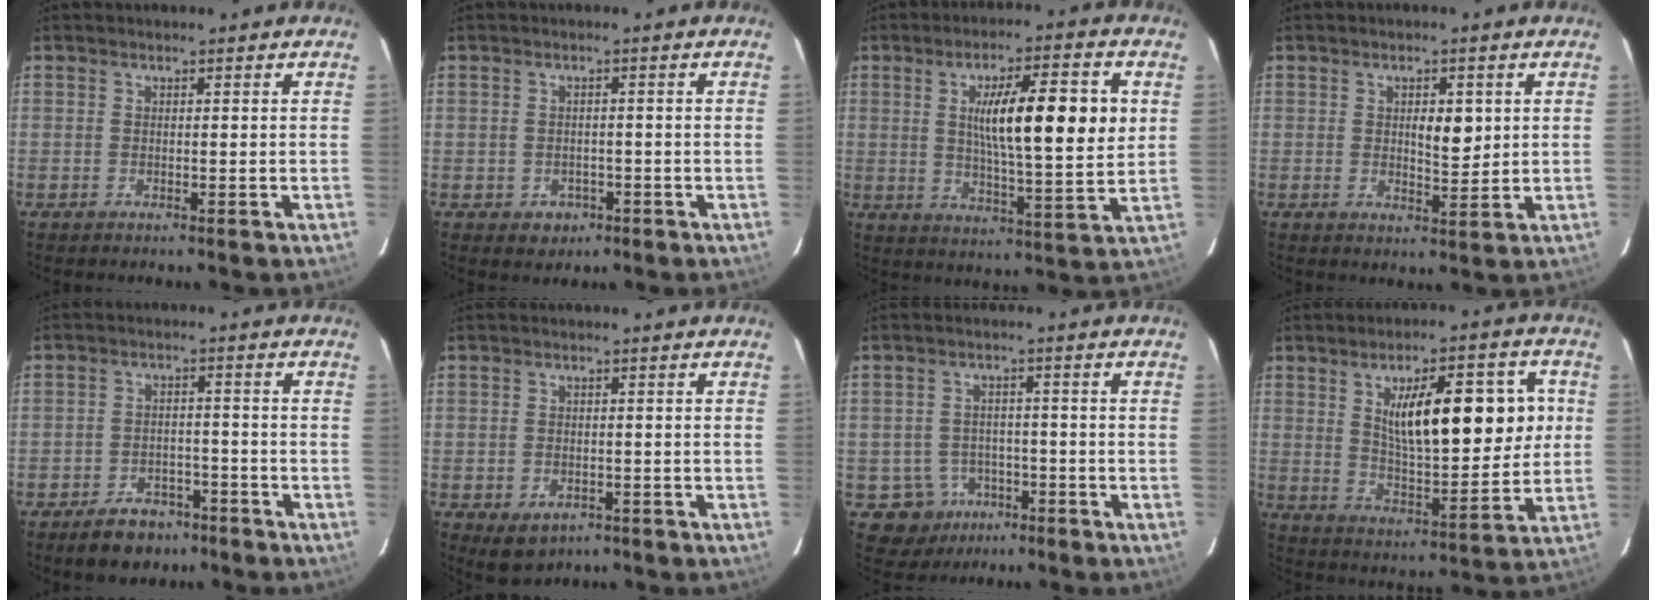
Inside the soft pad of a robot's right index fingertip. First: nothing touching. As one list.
[{"total": 2.4, "force": [-1.0, 2.1, 0.7], "torque": [-0.006, 0.006, -0.008]}, {"total": 14.8, "force": [3.2, 2.0, 14.3], "torque": [-0.229, 0.004, 0.050]}, {"total": 4.3, "force": [1.0, 1.7, 3.8], "torque": [-0.056, -0.004, 0.017]}, {"total": 6.4, "force": [-4.5, 3.8, 2.4], "torque": [-0.042, 0.005, -0.067]}, {"total": 4.1, "force": [-2.2, 2.9, 1.9], "torque": [-0.032, -0.004, -0.020]}, {"total": 6.3, "force": [-2.6, 5.7, 0.4], "torque": [-0.009, 0.012, -0.030]}, {"total": 16.3, "force": [3.8, 5.2, 15.0], "torque": [-0.224, 0.021, 0.068]}]